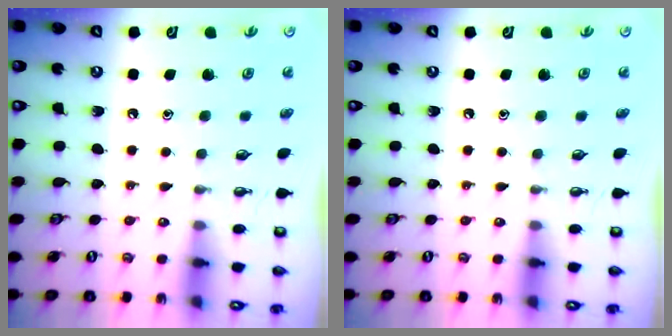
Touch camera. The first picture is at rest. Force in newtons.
{"total": 0.0}